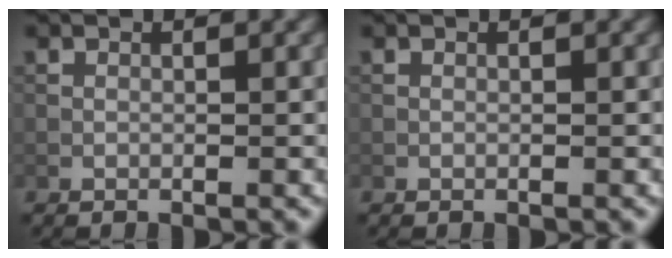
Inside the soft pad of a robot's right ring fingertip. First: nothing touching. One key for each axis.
{"total": 0.0}